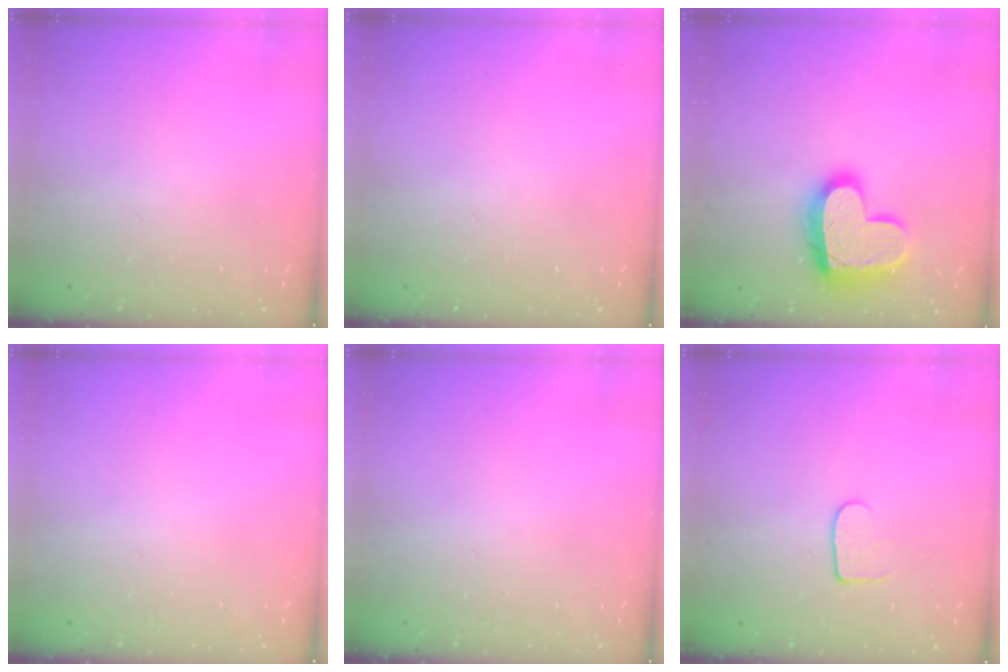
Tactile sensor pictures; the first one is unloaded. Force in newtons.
{"total": 0.0}
{"total": 17.5, "press": 17.4, "slide": 1.3}
{"total": 0.0}
{"total": 0.5, "press": 0.5, "slide": 0.1}
{"total": 5.8, "press": 5.8, "slide": 0.6}